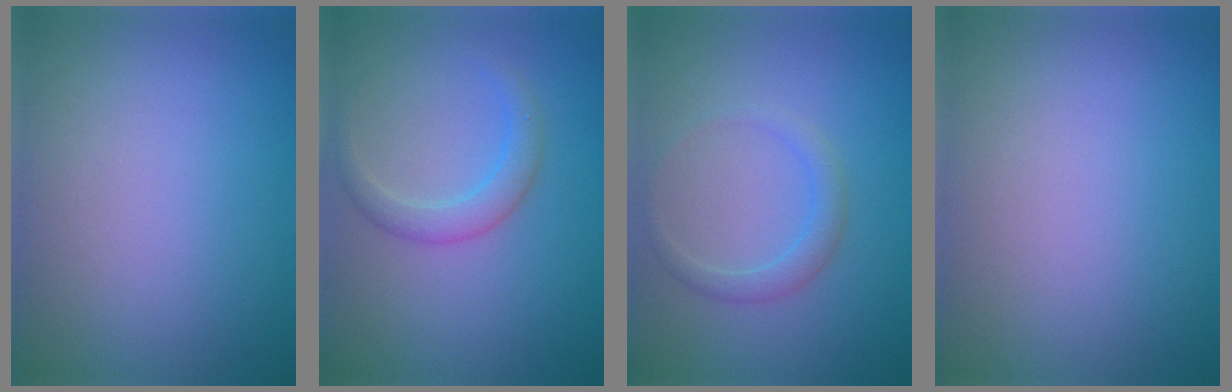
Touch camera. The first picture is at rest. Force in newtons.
{"total": 2.3, "press": 2.3, "slide": 0.0}
{"total": 1.7, "press": 1.7, "slide": 0.2}
{"total": 0.0}